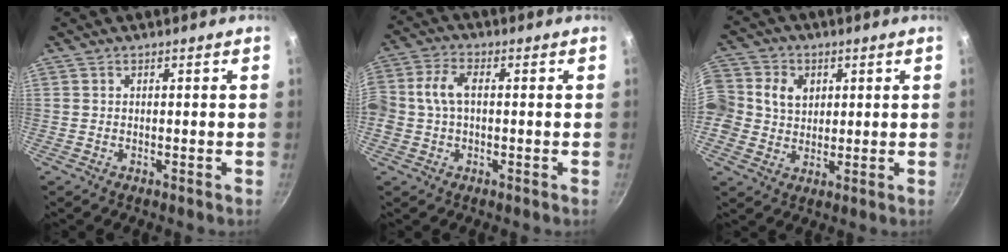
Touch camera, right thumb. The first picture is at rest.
{"total": 6.9, "force": [0.1, 4.5, 5.2], "torque": [-0.108, 0.023, -0.008]}
{"total": 16.0, "force": [2.5, 14.2, 7.0], "torque": [-0.178, 0.033, 0.041]}